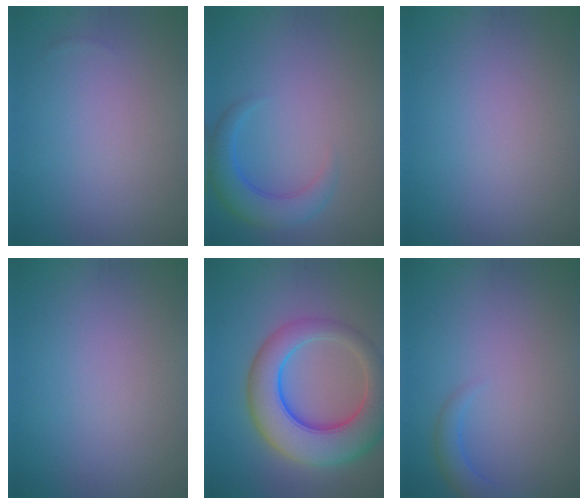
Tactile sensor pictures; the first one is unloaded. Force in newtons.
{"total": 3.8, "press": 3.8, "slide": 0.3}
{"total": 0.0}
{"total": 0.0}
{"total": 9.5, "press": 9.5, "slide": 0.6}
{"total": 2.0, "press": 1.9, "slide": 0.1}